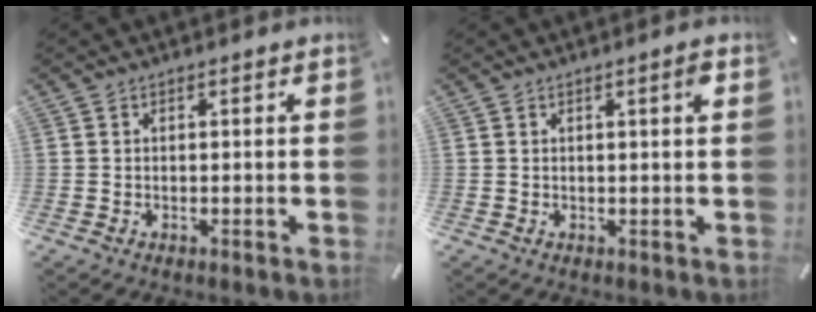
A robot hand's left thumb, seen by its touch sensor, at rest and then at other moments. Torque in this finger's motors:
{"motor_torque": [0.31, 0.16, 0.25, 0.12, 0.00]}